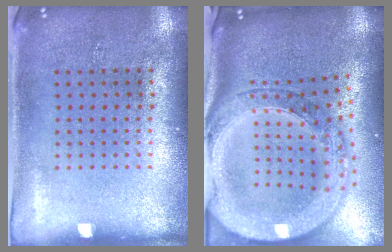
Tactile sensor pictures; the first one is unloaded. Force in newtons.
{"total": 3.8, "press": 3.0, "slide": 2.4}